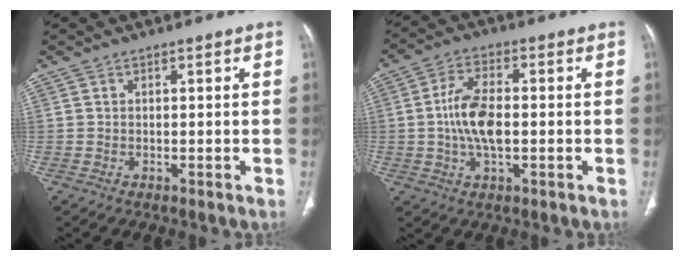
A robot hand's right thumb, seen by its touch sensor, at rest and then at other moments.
{"total": 10.0, "force": [-0.6, 5.1, 8.6], "torque": [-0.167, 0.011, -0.014]}